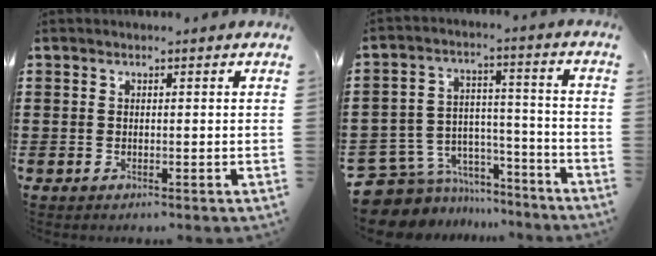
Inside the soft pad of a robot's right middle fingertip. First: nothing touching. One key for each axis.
{"total": 7.2, "fx": -6.1, "fy": 3.7, "fz": 0.9, "tx": -0.044, "ty": 0.004, "tz": -0.122}